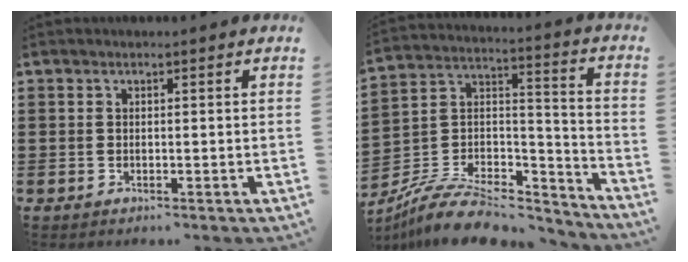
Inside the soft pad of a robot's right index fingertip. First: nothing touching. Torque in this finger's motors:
{"motor_torque": [-1.15, 0.99, -0.78, -0.21]}